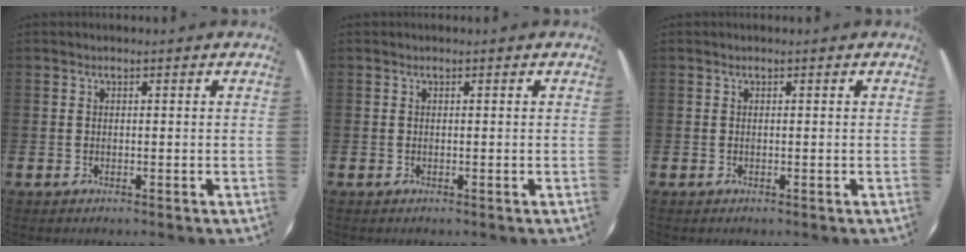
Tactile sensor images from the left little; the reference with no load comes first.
{"total": 0.0}
{"total": 0.0}